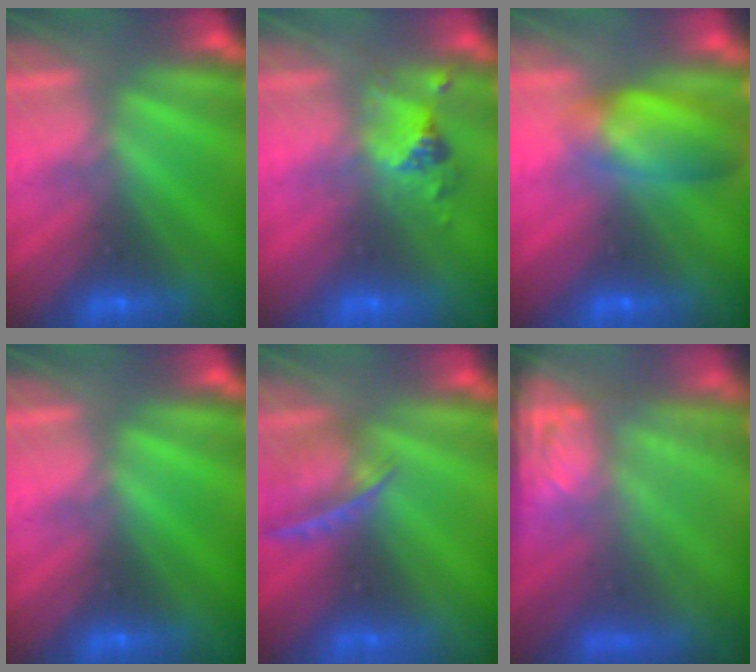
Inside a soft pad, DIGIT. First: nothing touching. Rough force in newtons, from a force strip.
{"total": 2.4}
{"total": 7.1}
{"total": 0.0}
{"total": 5.9}
{"total": 10.1}